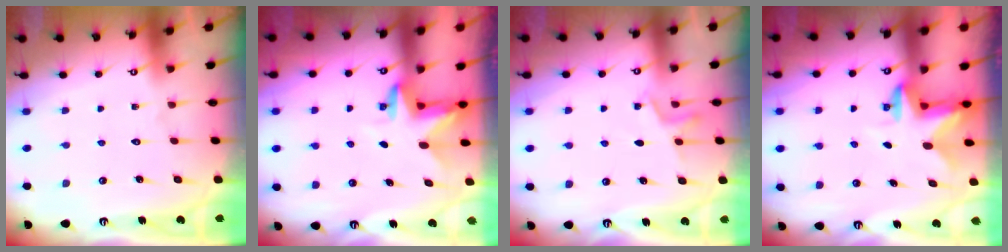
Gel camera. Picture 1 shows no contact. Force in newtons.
{"total": 3.2, "press": 3.2, "slide": 0.1}
{"total": 4.4, "press": 4.1, "slide": 1.6}
{"total": 2.6, "press": 2.5, "slide": 0.5}